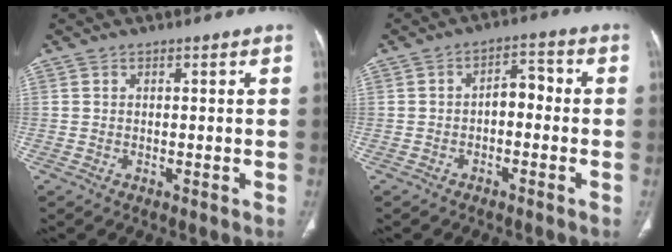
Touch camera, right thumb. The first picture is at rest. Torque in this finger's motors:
{"motor_torque": [0.69, 0.98, 0.74, -0.29, -0.01]}